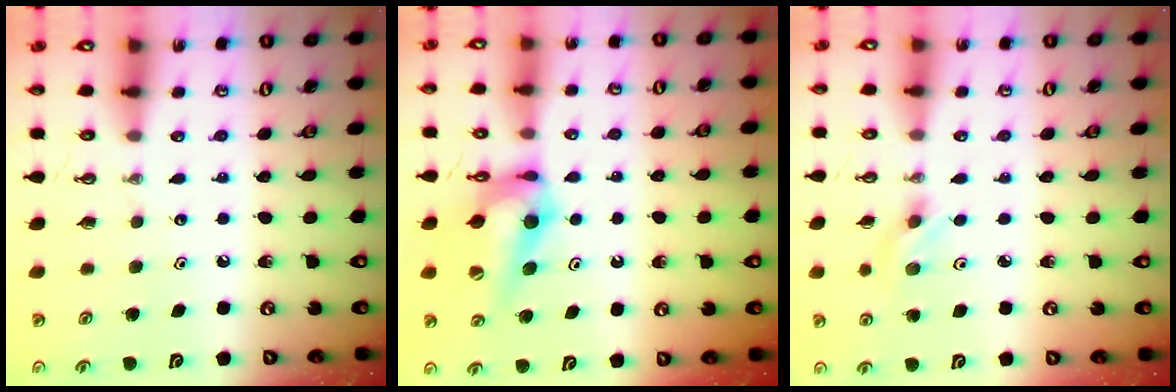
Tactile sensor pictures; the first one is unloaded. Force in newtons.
{"total": 12.2, "press": 12.1, "slide": 1.2}
{"total": 3.3, "press": 3.0, "slide": 1.4}